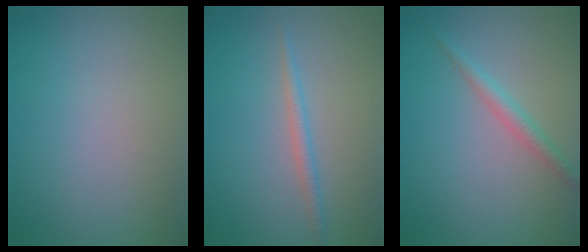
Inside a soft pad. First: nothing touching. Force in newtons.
{"total": 1.5, "press": 1.5, "slide": 0.1}
{"total": 1.8, "press": 1.8, "slide": 0.0}